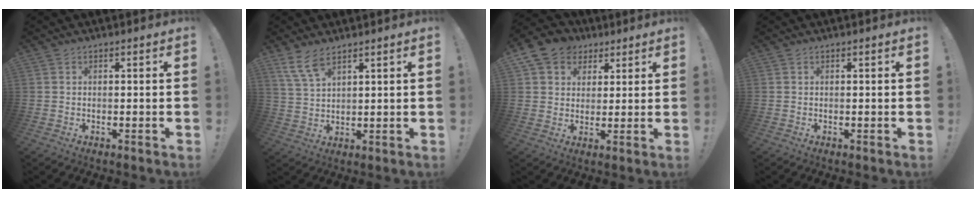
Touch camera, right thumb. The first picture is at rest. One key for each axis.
{"total": 6.9, "fx": 5.1, "fy": 2.2, "fz": 4.1, "tx": -0.082, "ty": -0.022, "tz": 0.098}
{"total": 9.5, "fx": 4.2, "fy": 8.0, "fz": 2.9, "tx": -0.049, "ty": -0.015, "tz": 0.089}
{"total": 0.0}